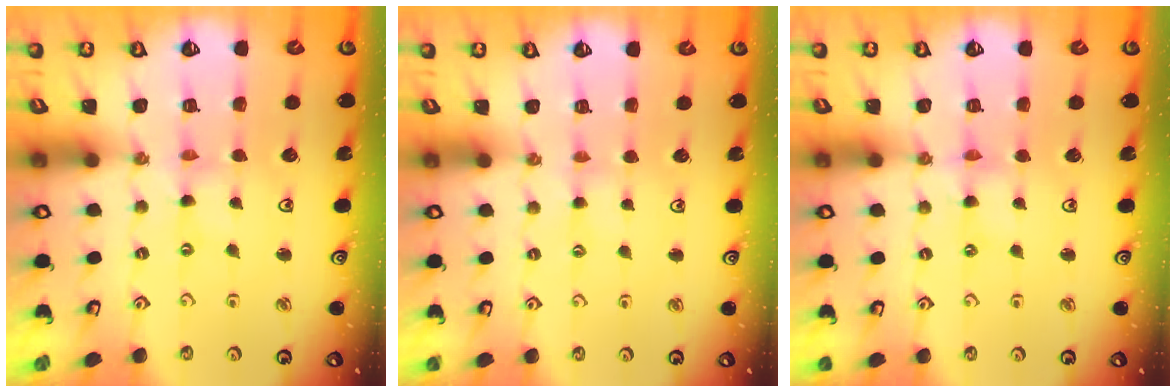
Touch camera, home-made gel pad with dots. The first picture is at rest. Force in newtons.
{"total": 1.2, "press": 1.2, "slide": 0.3}
{"total": 1.7, "press": 1.7, "slide": 0.2}